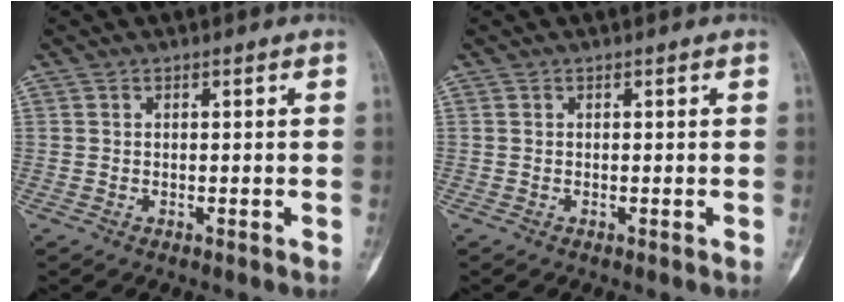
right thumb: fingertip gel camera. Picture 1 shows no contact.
{"total": 0.0}